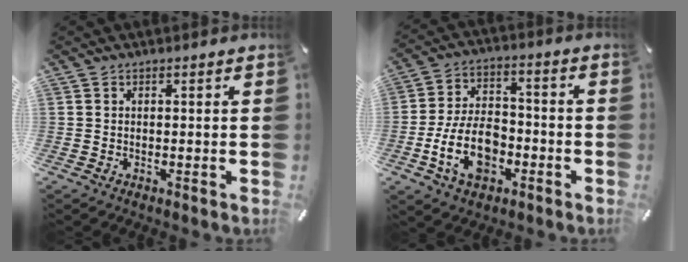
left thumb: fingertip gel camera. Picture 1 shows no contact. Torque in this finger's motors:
{"motor_torque": [1.63, 2.19, 0.36, -0.01, 0.37]}